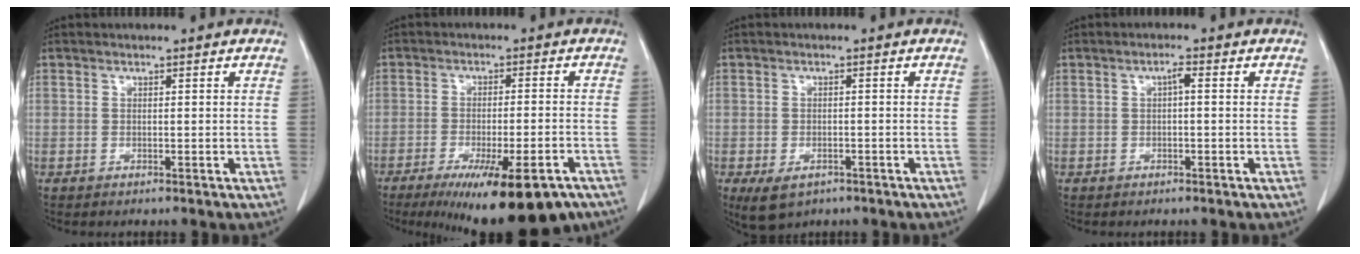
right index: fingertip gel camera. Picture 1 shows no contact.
{"total": 16.4, "force": [-11.6, 2.8, 11.2], "torque": [-0.121, -0.018, -0.166]}
{"total": 4.6, "force": [-2.7, 2.7, 2.6], "torque": [-0.048, -0.007, -0.033]}
{"total": 1.3, "force": [0.1, 0.2, 1.3], "torque": [-0.022, 0.004, 0.001]}